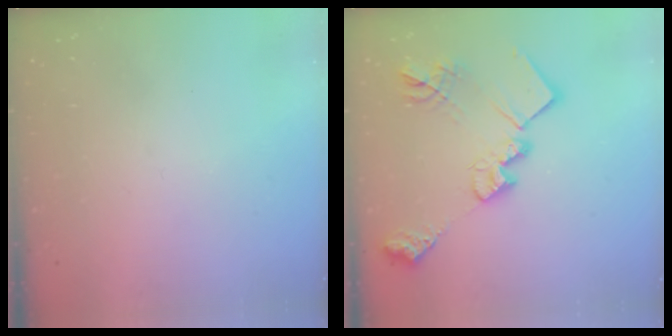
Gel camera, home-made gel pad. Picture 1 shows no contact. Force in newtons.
{"total": 20.0, "press": 19.9, "slide": 1.3}